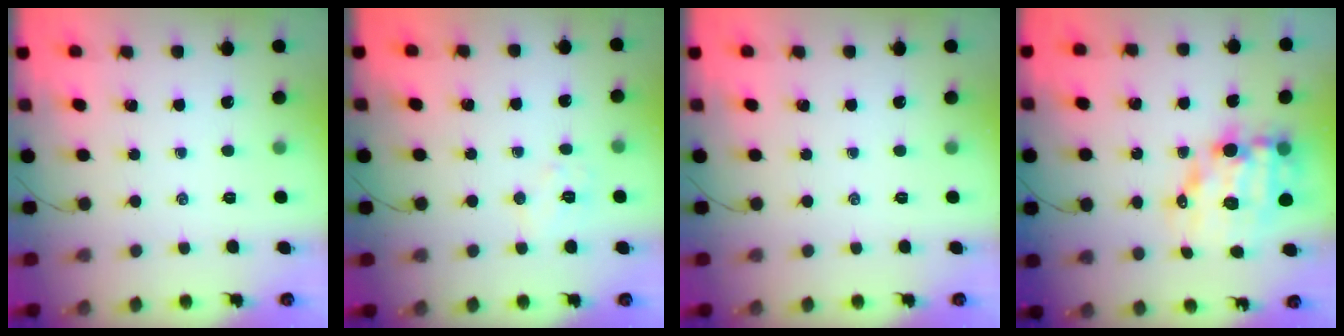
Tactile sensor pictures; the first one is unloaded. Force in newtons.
{"total": 6.1, "press": 6.1, "slide": 0.8}
{"total": 0.0}
{"total": 12.1, "press": 11.7, "slide": 3.0}